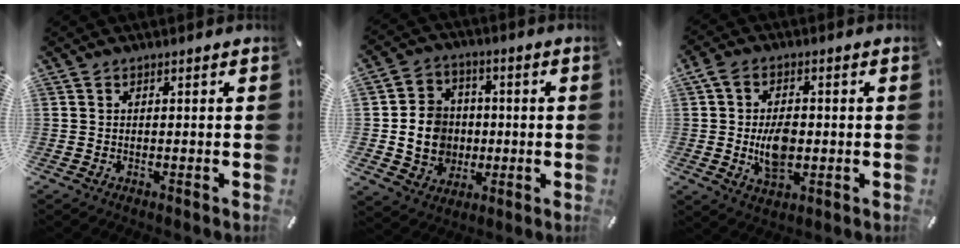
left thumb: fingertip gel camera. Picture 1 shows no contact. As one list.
[{"total": 10.8, "force": [-0.7, 9.9, 4.4], "torque": [-0.083, 0.010, -0.006]}, {"total": 9.2, "force": [-0.5, 5.9, 7.0], "torque": [-0.124, -0.004, -0.012]}]